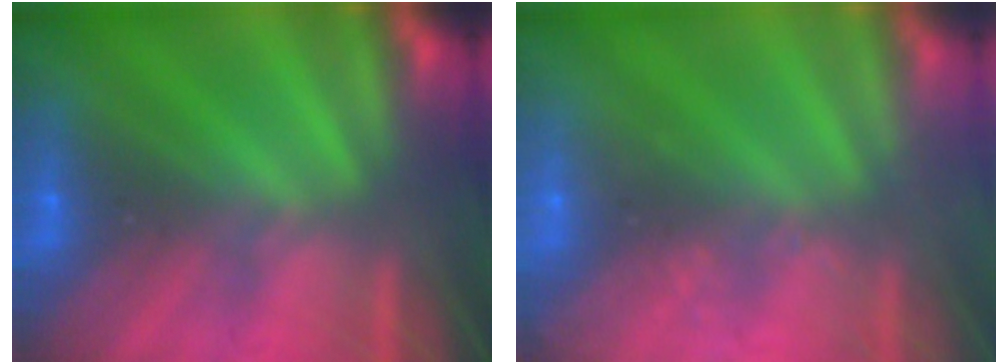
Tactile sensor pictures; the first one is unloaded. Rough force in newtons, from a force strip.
{"total": 2.3}